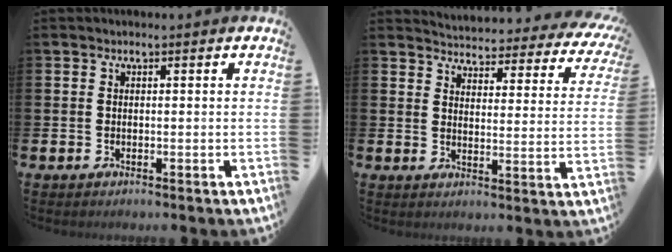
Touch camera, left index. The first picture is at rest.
{"total": 3.5, "force": [3.4, 0.8, 0.4], "torque": [-0.026, -0.037, 0.050]}